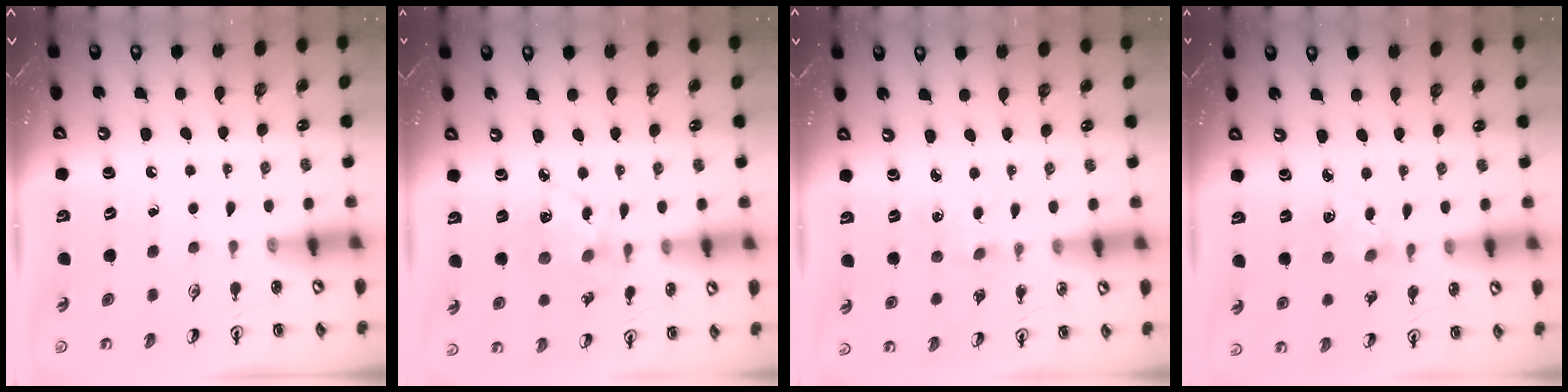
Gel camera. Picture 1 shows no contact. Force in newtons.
{"total": 7.0, "press": 7.0, "slide": 0.4}
{"total": 2.1, "press": 2.1, "slide": 0.3}
{"total": 2.2, "press": 2.2, "slide": 0.2}